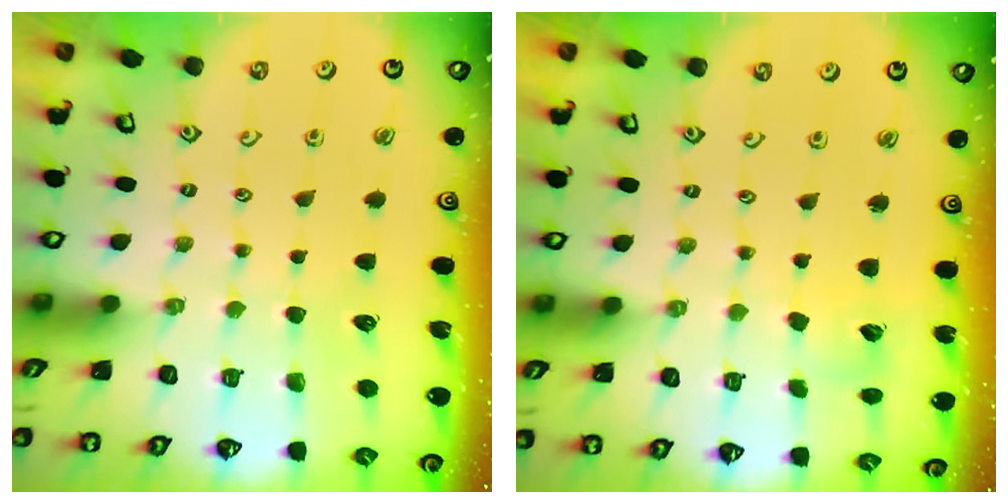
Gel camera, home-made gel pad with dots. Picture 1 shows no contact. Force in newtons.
{"total": 3.0, "press": 3.0, "slide": 0.4}